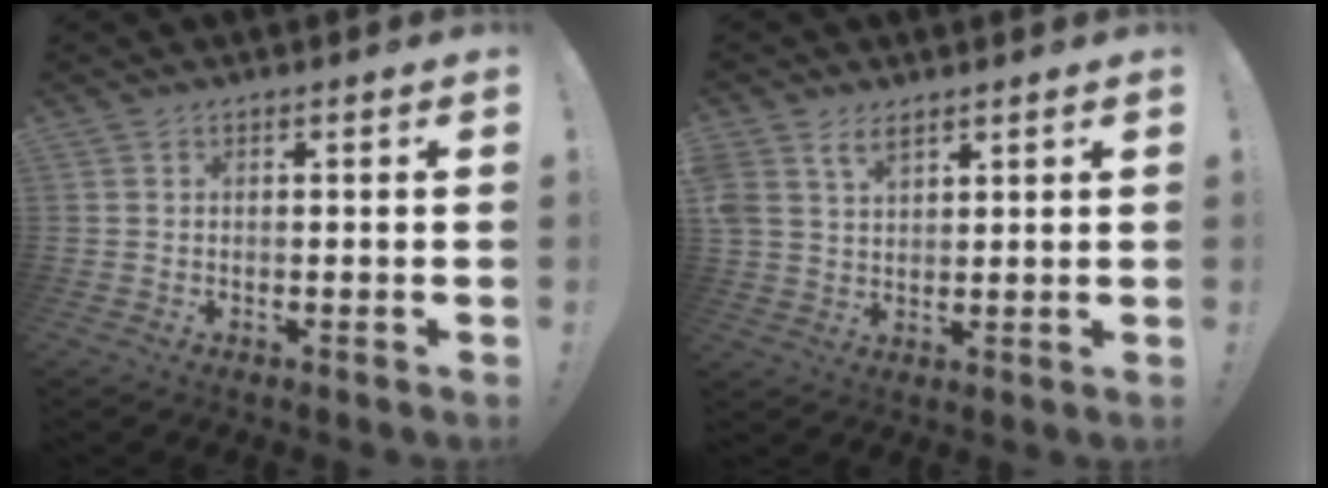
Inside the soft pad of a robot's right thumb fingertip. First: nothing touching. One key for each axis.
{"total": 6.0, "fx": 3.9, "fy": 3.5, "fz": 2.8, "tx": -0.052, "ty": -0.012, "tz": 0.076}